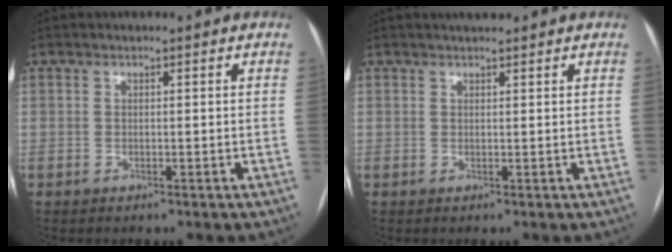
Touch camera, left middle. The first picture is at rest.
{"total": 2.6, "force": [2.2, 0.4, 1.3], "torque": [-0.020, 0.016, 0.034]}